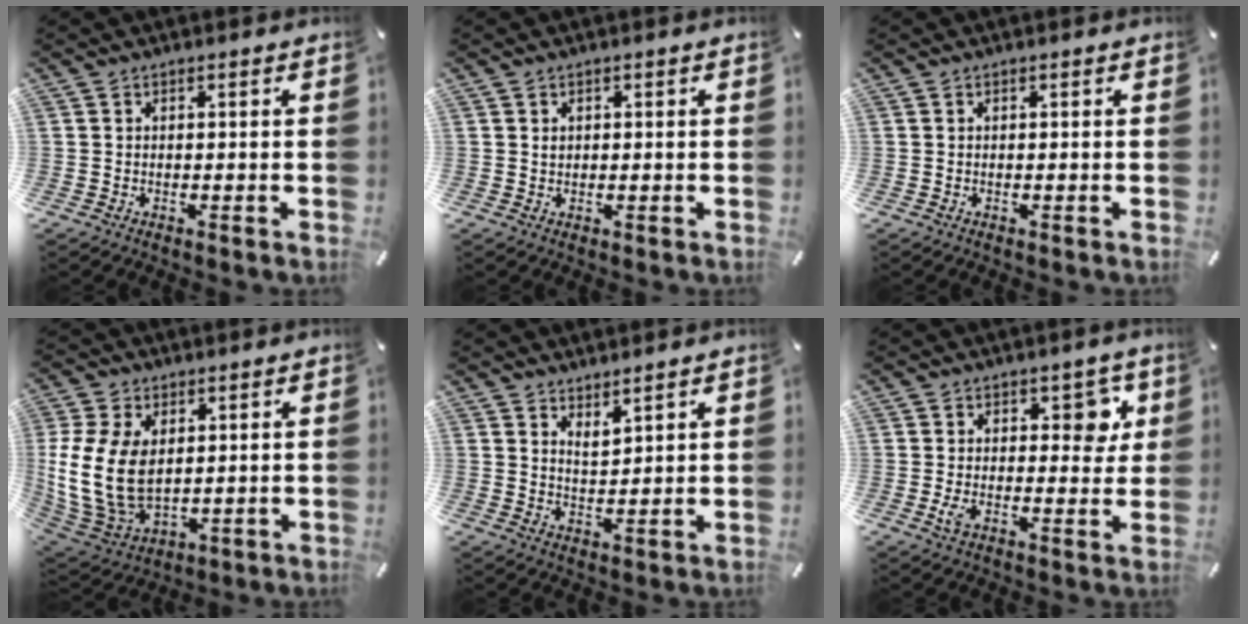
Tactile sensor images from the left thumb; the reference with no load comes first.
{"total": 0.9, "force": [0.2, 0.9, 0.1], "torque": [-0.005, 0.002, 0.005]}
{"total": 0.0}
{"total": 15.6, "force": [1.7, 11.1, 10.8], "torque": [-0.251, -0.016, 0.033]}
{"total": 3.2, "force": [3.2, 0.4, -0.1], "torque": [0.002, -0.022, 0.059]}
{"total": 7.8, "force": [2.1, 4.7, 5.8], "torque": [-0.059, -0.010, 0.030]}